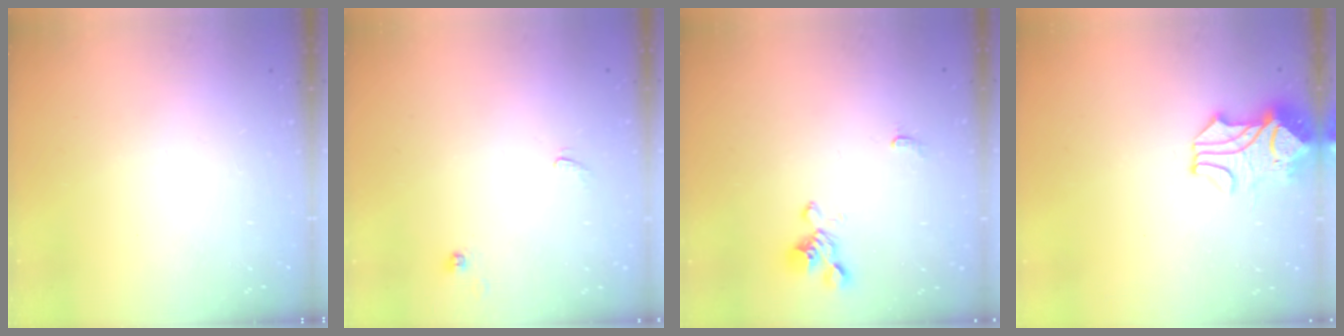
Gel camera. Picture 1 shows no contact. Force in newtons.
{"total": 0.5, "press": 0.4, "slide": 0.4}
{"total": 1.3, "press": 0.8, "slide": 1.0}
{"total": 2.4, "press": 2.1, "slide": 1.2}